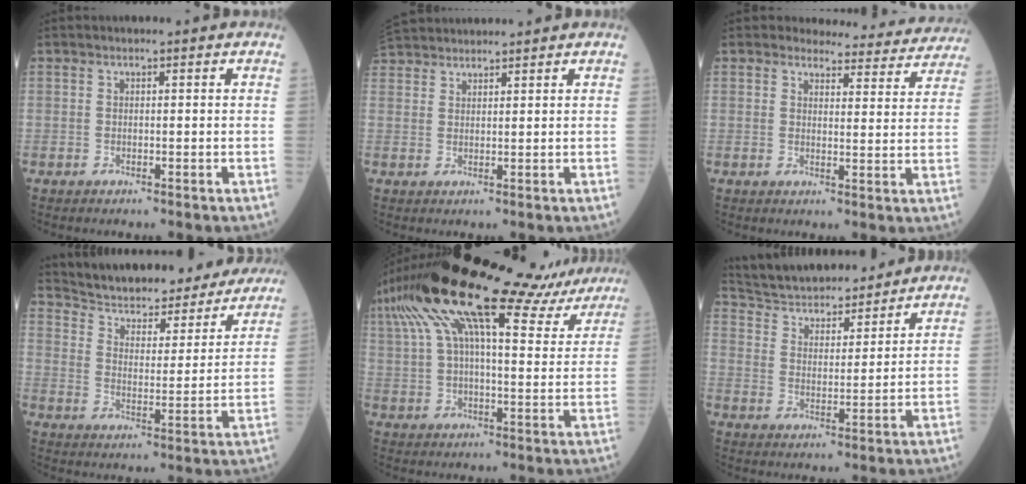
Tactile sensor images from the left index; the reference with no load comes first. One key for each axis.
{"total": 7.0, "fx": 6.7, "fy": 1.0, "fz": 1.6, "tx": -0.035, "ty": 0.040, "tz": 0.120}
{"total": 12.6, "fx": 12.1, "fy": 3.2, "fz": 1.1, "tx": 0.021, "ty": -0.034, "tz": 0.113}
{"total": 22.5, "fx": 21.0, "fy": 5.3, "fz": 6.5, "tx": -0.100, "ty": -0.018, "tz": 0.283}
{"total": 27.5, "fx": 21.1, "fy": 7.2, "fz": 16.1, "tx": -0.301, "ty": 0.073, "tz": 0.299}
{"total": 17.7, "fx": 16.3, "fy": 3.8, "fz": 5.8, "tx": -0.102, "ty": 0.024, "tz": 0.261}